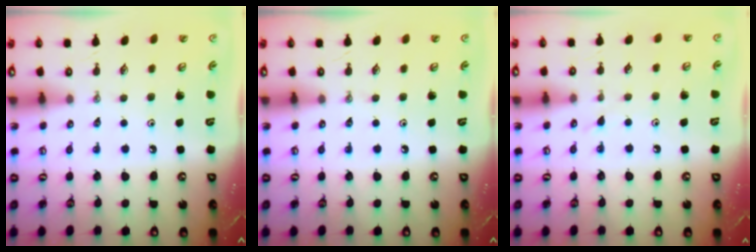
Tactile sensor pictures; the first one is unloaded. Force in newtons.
{"total": 0.0}
{"total": 6.4, "press": 6.4, "slide": 0.7}